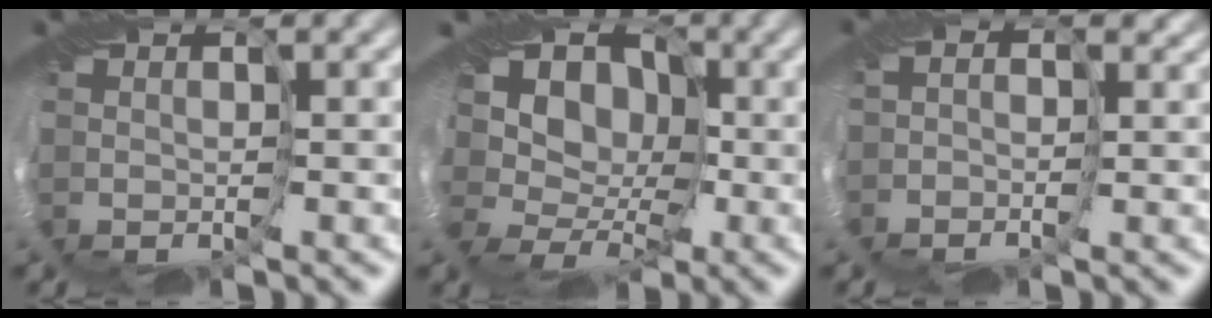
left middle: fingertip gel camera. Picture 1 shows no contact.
{"total": 12.4, "force": [0.5, 10.2, 7.0], "torque": [-0.114, 0.031, -0.032]}
{"total": 3.7, "force": [1.1, 3.0, 1.9], "torque": [-0.033, 0.014, 0.017]}